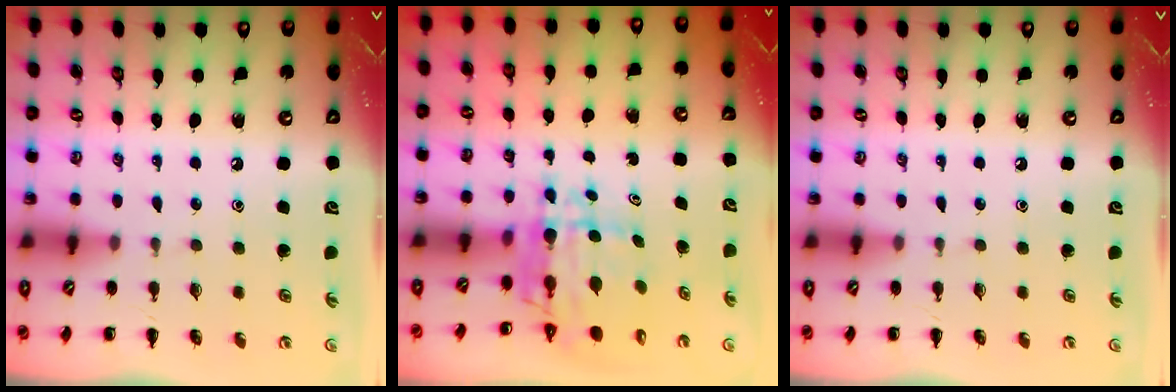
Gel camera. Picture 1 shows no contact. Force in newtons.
{"total": 7.1, "press": 6.5, "slide": 2.9}
{"total": 0.0}